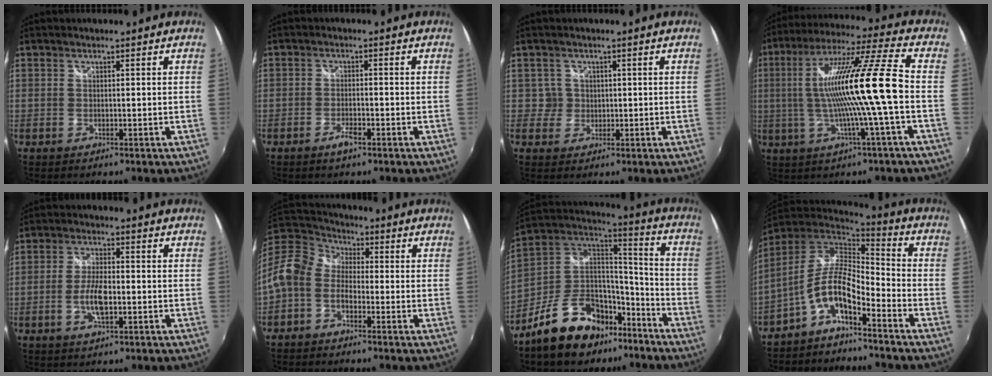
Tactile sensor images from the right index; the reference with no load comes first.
{"total": 2.7, "force": [-1.8, 0.7, 1.8], "torque": [-0.044, -0.001, -0.036]}
{"total": 2.5, "force": [0.3, 2.5, -0.2], "torque": [0.015, 0.014, 0.006]}
{"total": 16.4, "force": [-1.5, -1.4, 16.3], "torque": [-0.294, 0.003, -0.025]}
{"total": 5.8, "force": [-1.5, 1.9, 5.3], "torque": [-0.110, 0.000, -0.030]}
{"total": 12.3, "force": [-2.5, 9.1, 7.8], "torque": [-0.182, 0.022, -0.061]}
{"total": 20.1, "force": [-13.4, 11.0, 10.1], "torque": [-0.216, 0.040, -0.205]}
{"total": 9.9, "force": [-5.2, 3.0, 7.8], "torque": [-0.162, 0.008, -0.104]}